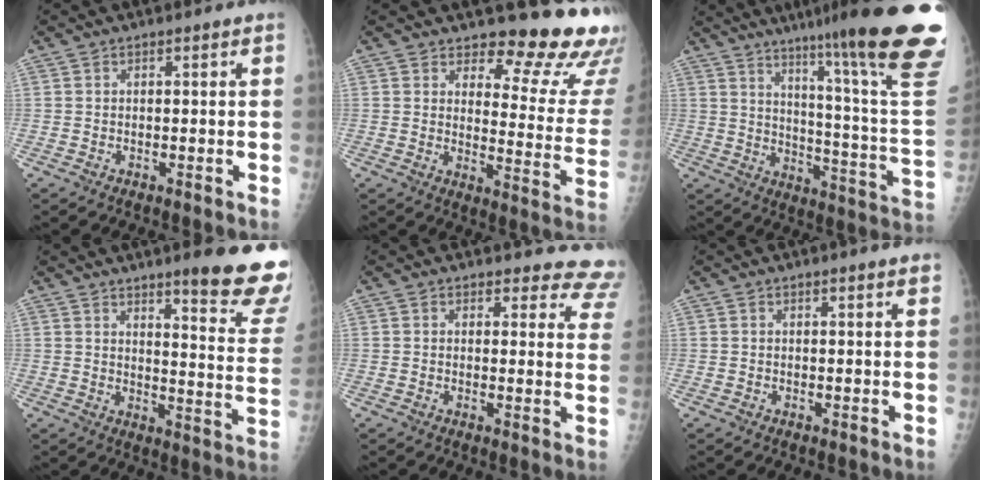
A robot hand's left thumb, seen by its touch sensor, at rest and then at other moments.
{"total": 17.7, "force": [14.9, 5.9, 7.6], "torque": [-0.037, -0.136, 0.166]}
{"total": 28.1, "force": [19.7, 1.1, 20.0], "torque": [-0.241, -0.121, 0.270]}
{"total": 17.4, "force": [12.6, 2.2, 11.8], "torque": [-0.120, -0.095, 0.161]}
{"total": 10.9, "force": [10.4, 3.1, 0.1], "torque": [0.057, -0.084, 0.075]}
{"total": 2.1, "force": [1.7, -0.1, 1.1], "torque": [-0.011, -0.004, 0.018]}